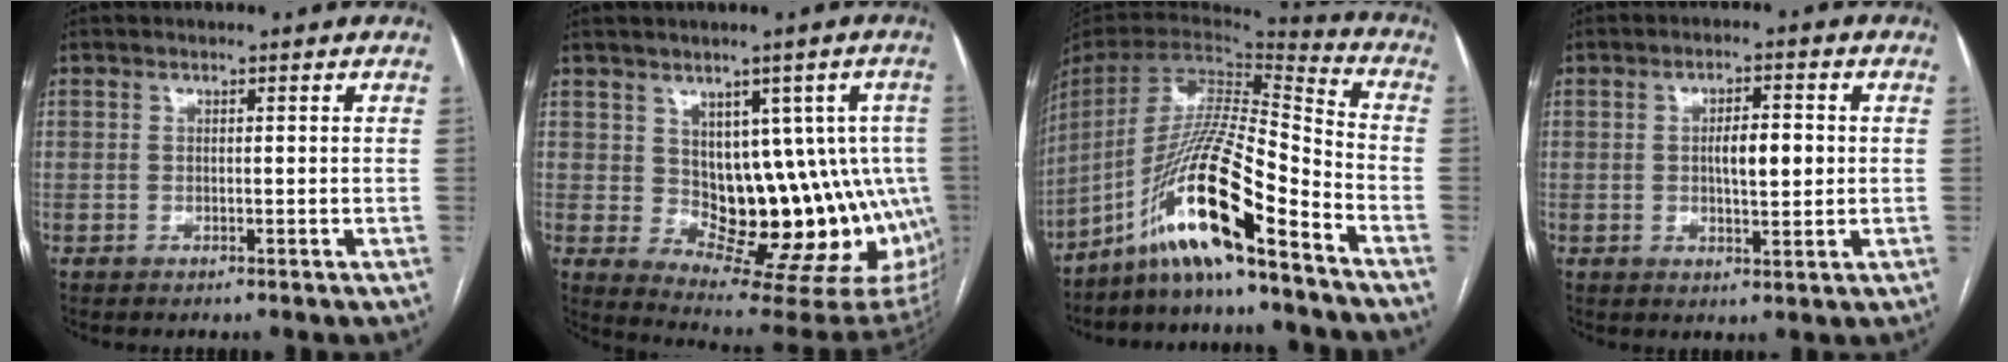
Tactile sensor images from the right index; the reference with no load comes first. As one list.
[{"total": 14.3, "force": [1.0, 8.3, 11.6], "torque": [-0.118, 0.016, 0.032]}, {"total": 16.6, "force": [-11.1, 0.8, 12.3], "torque": [-0.241, -0.001, -0.206]}, {"total": 5.3, "force": [0.3, 1.6, 5.1], "torque": [-0.084, 0.005, 0.008]}]